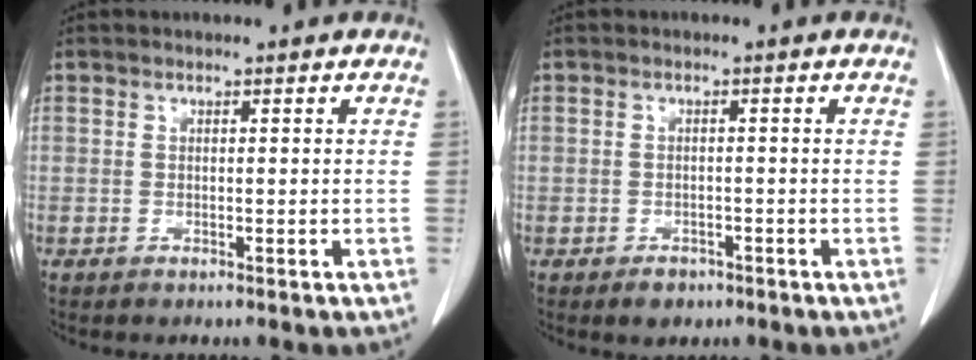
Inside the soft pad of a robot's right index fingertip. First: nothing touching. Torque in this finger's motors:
{"motor_torque": [-0.90, -0.17, -0.59, -0.18]}